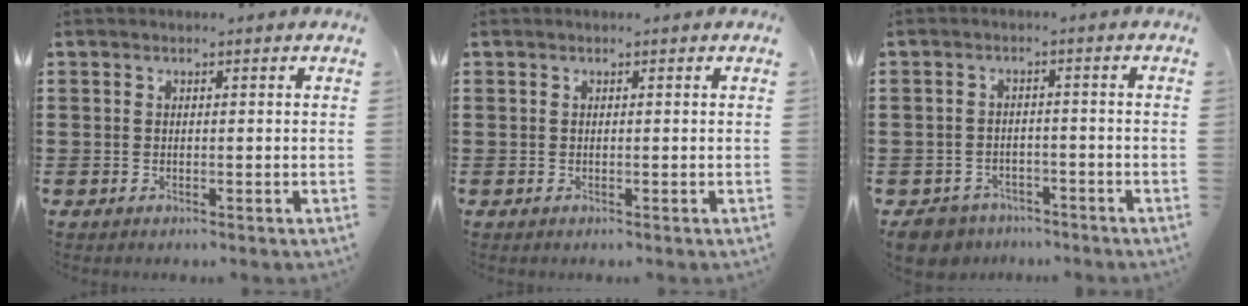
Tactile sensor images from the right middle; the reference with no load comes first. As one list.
[{"total": 0.0}, {"total": 3.8, "force": [-3.6, 1.0, 0.1], "torque": [-0.022, -0.001, -0.081]}]